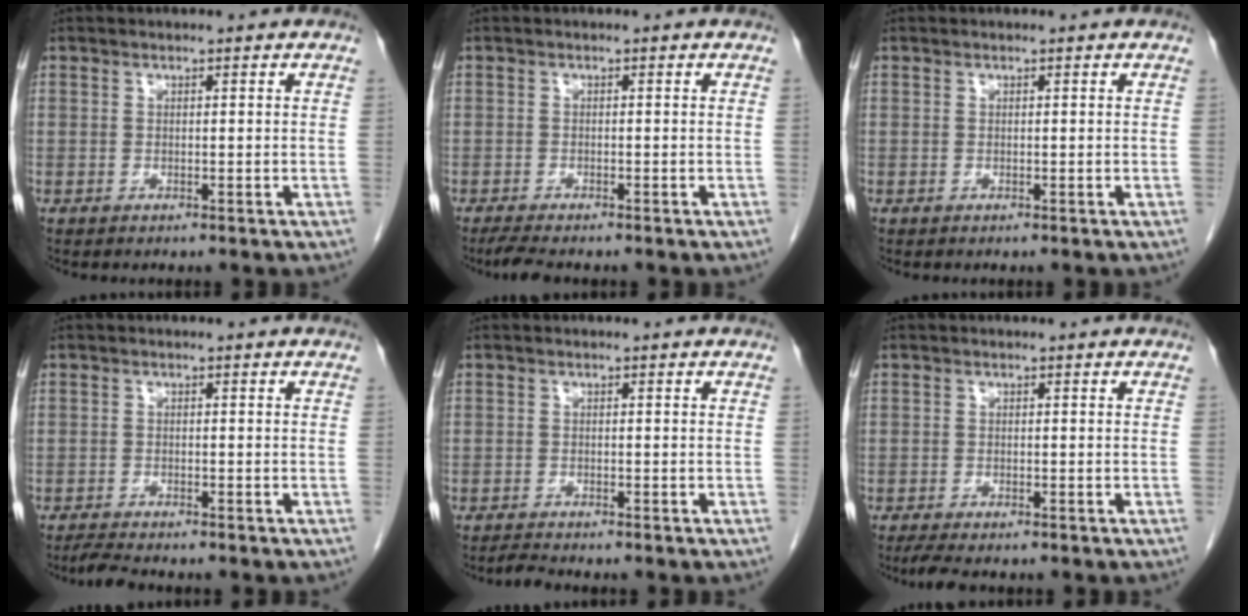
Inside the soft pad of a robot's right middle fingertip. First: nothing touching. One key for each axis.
{"total": 3.2, "fx": -2.6, "fy": 0.5, "fz": 1.8, "tx": -0.035, "ty": -0.009, "tz": -0.041}
{"total": 0.0}
{"total": 2.4, "fx": -2.2, "fy": 0.0, "fz": 0.9, "tx": -0.025, "ty": -0.010, "tz": -0.041}
{"total": 1.2, "fx": -1.2, "fy": -0.3, "fz": 0.2, "tx": -0.011, "ty": -0.008, "tz": -0.023}
{"total": 3.1, "fx": -2.5, "fy": 0.7, "fz": 1.8, "tx": -0.034, "ty": -0.010, "tz": -0.037}